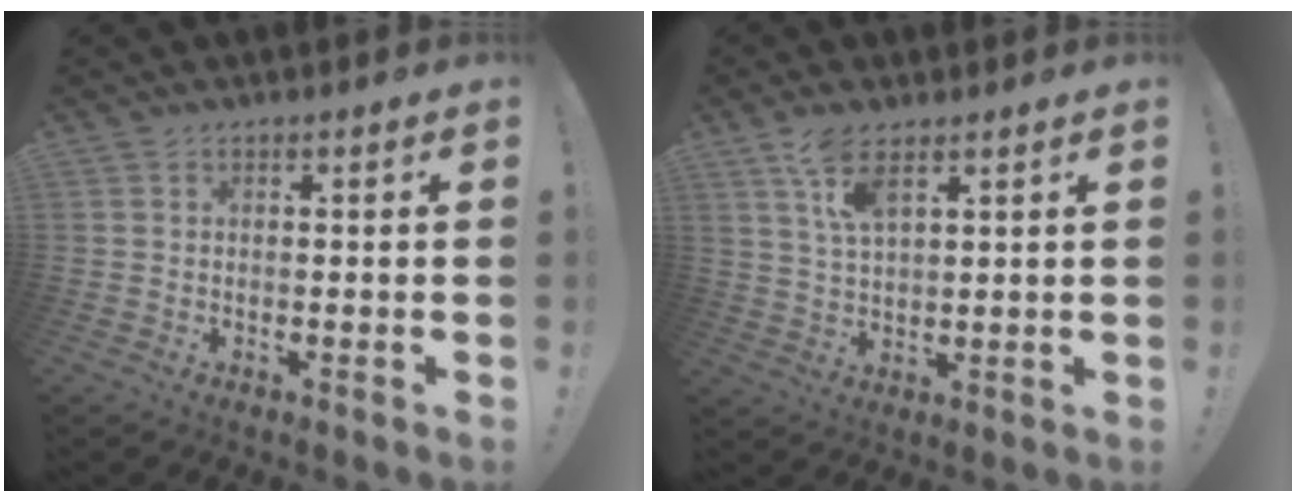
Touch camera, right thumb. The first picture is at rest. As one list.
[{"total": 7.2, "force": [4.5, 2.4, 5.1], "torque": [-0.101, -0.014, 0.082]}]